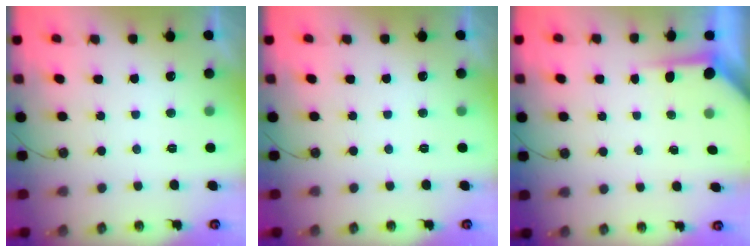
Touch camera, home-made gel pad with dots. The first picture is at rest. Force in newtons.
{"total": 0.0}
{"total": 3.5, "press": 3.4, "slide": 0.3}